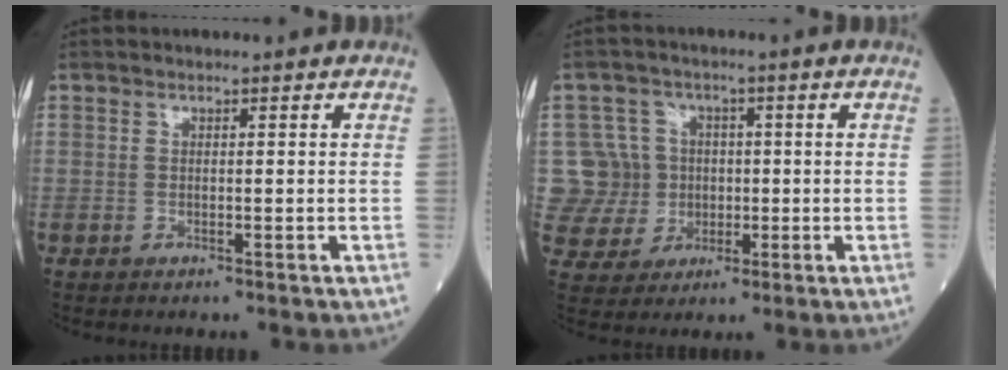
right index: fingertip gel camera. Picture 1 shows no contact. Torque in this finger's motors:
{"motor_torque": [0.12, 0.10, -0.03, -0.04]}